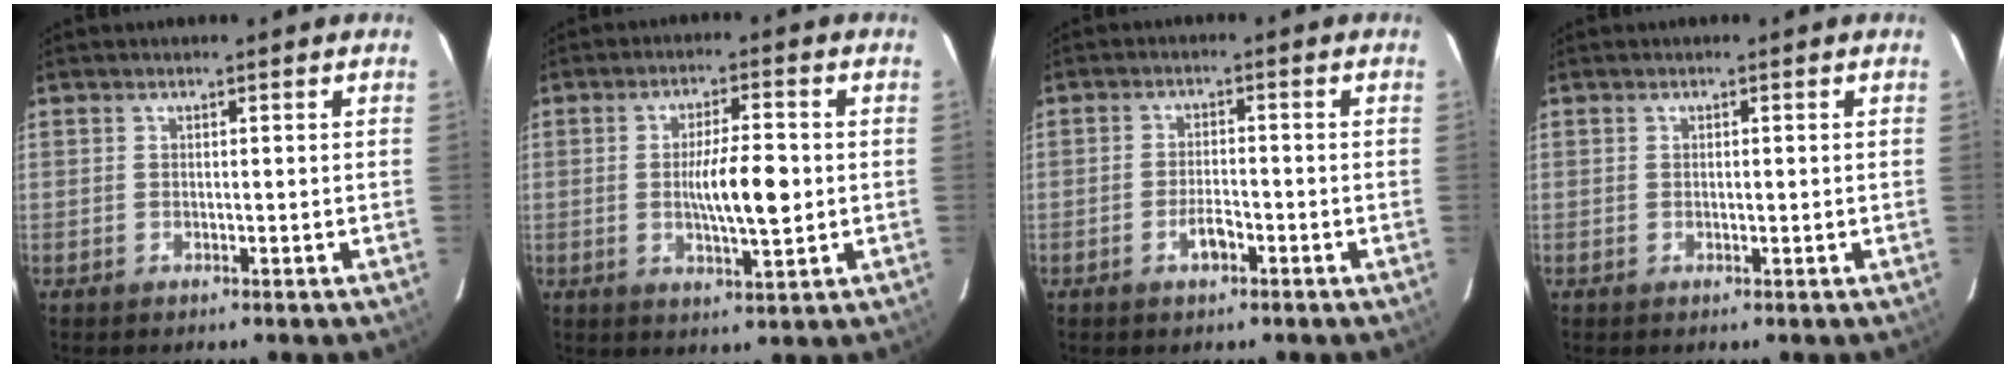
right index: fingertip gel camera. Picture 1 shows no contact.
{"total": 7.9, "force": [-0.4, 1.4, 7.8], "torque": [-0.137, -0.001, -0.006]}
{"total": 3.1, "force": [-1.6, 1.0, 2.4], "torque": [-0.046, 0.002, -0.029]}
{"total": 0.5, "force": [0.0, 0.1, 0.5], "torque": [-0.010, 0.000, 0.001]}